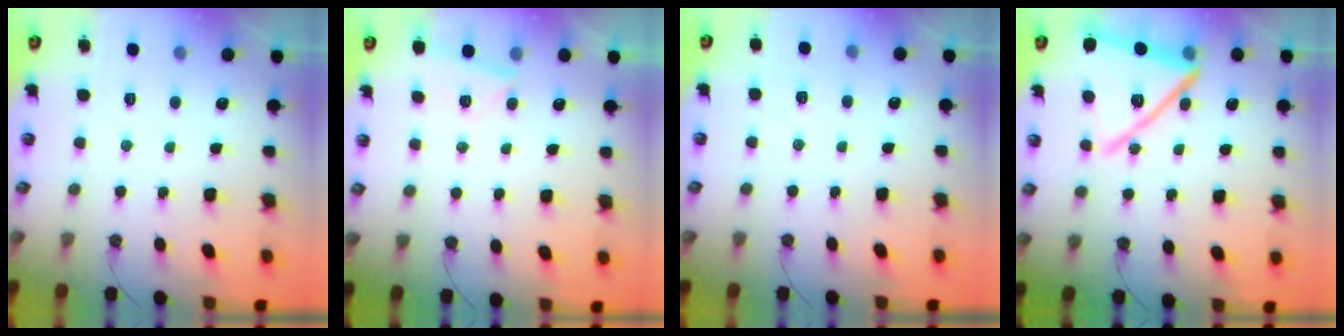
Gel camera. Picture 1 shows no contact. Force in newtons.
{"total": 4.2, "press": 3.3, "slide": 2.6}
{"total": 1.9, "press": 1.9, "slide": 0.4}
{"total": 21.0, "press": 20.8, "slide": 2.3}